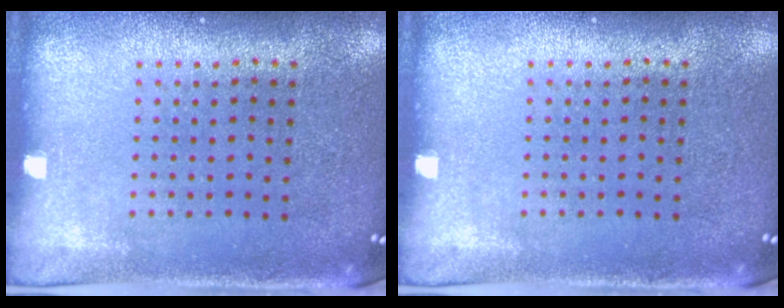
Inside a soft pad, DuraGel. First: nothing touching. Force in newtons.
{"total": 0.0}